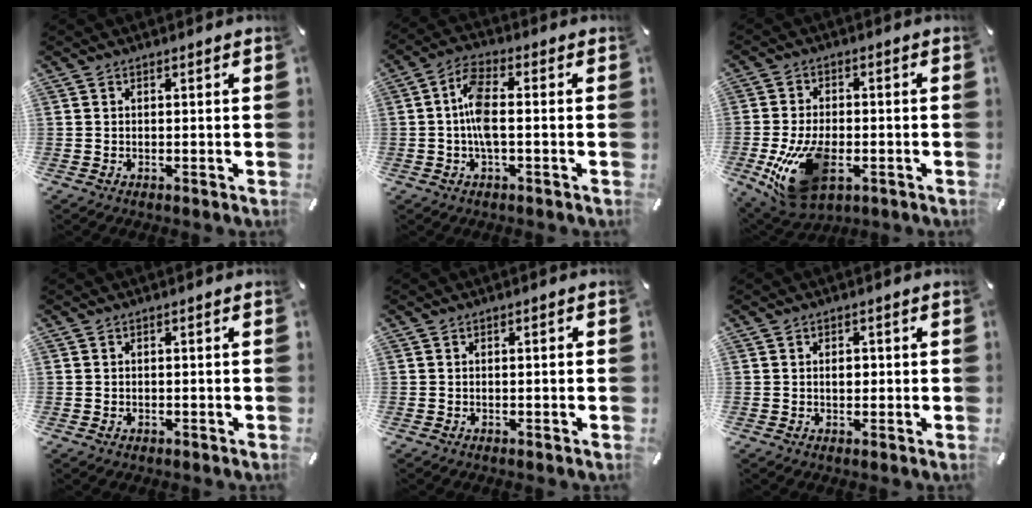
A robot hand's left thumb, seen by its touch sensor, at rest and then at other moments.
{"total": 7.5, "force": [-0.9, 3.0, 6.9], "torque": [-0.148, 0.001, -0.019]}
{"total": 15.8, "force": [-4.4, 9.3, 12.0], "torque": [-0.231, -0.003, -0.069]}
{"total": 0.7, "force": [-0.3, 0.6, 0.3], "torque": [-0.005, 0.002, -0.006]}
{"total": 1.0, "force": [-0.3, 0.2, 0.9], "torque": [-0.015, 0.001, -0.005]}
{"total": 2.3, "force": [0.1, 1.6, 1.6], "torque": [-0.017, -0.001, -0.004]}